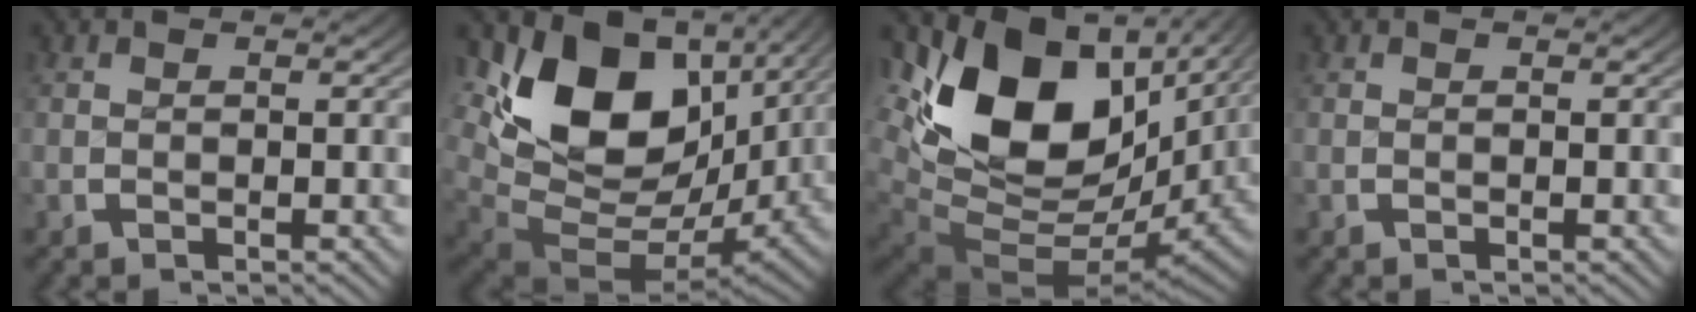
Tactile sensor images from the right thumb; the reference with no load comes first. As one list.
[{"total": 15.9, "force": [0.1, 11.3, 11.1], "torque": [-0.240, -0.054, 0.021]}, {"total": 16.8, "force": [1.7, 11.1, 12.5], "torque": [-0.261, -0.048, 0.051]}, {"total": 0.0}]